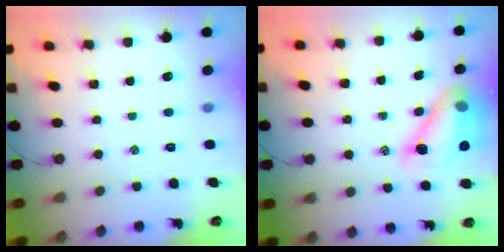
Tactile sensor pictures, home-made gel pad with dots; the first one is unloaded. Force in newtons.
{"total": 14.5, "press": 13.8, "slide": 4.3}